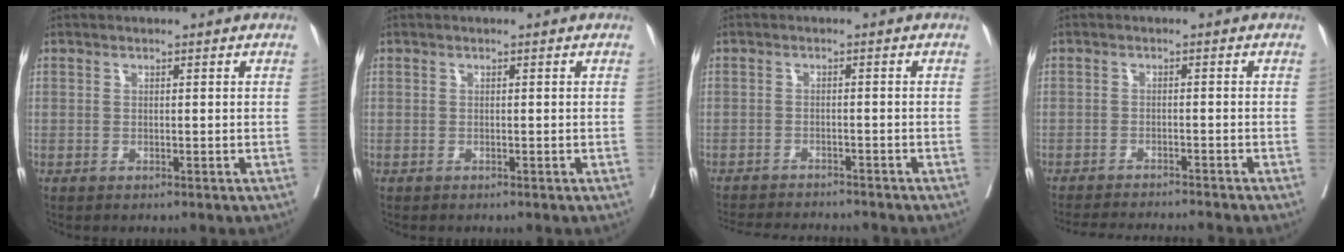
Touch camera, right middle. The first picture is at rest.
{"total": 0.0}
{"total": 10.8, "force": [-10.2, 1.2, 3.2], "torque": [-0.047, -0.006, -0.142]}
{"total": 10.0, "force": [-9.5, -0.2, 3.1], "torque": [-0.036, -0.011, -0.135]}